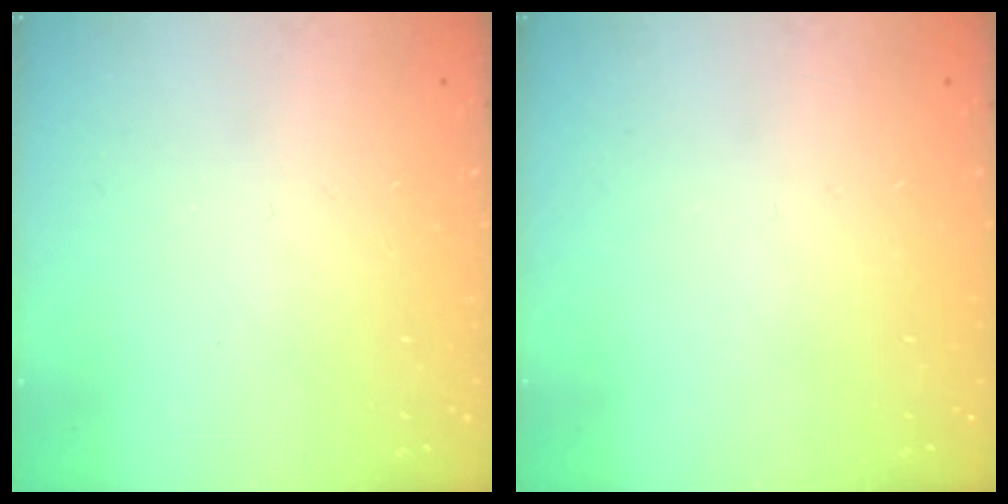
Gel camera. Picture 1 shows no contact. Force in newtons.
{"total": 0.0}